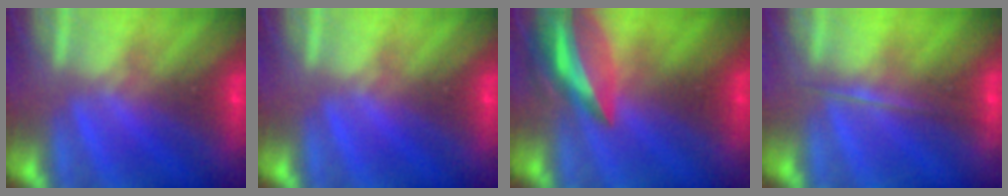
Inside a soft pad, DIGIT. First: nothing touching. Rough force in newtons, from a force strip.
{"total": 0.0}
{"total": 5.8}
{"total": 1.7}